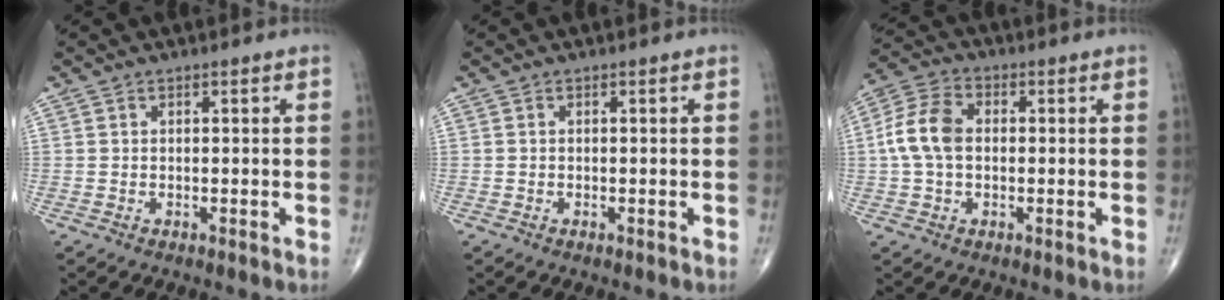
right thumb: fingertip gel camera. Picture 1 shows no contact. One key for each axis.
{"total": 0.0}
{"total": 8.9, "fx": 0.2, "fy": 6.0, "fz": 6.6, "tx": -0.135, "ty": 0.025, "tz": -0.004}